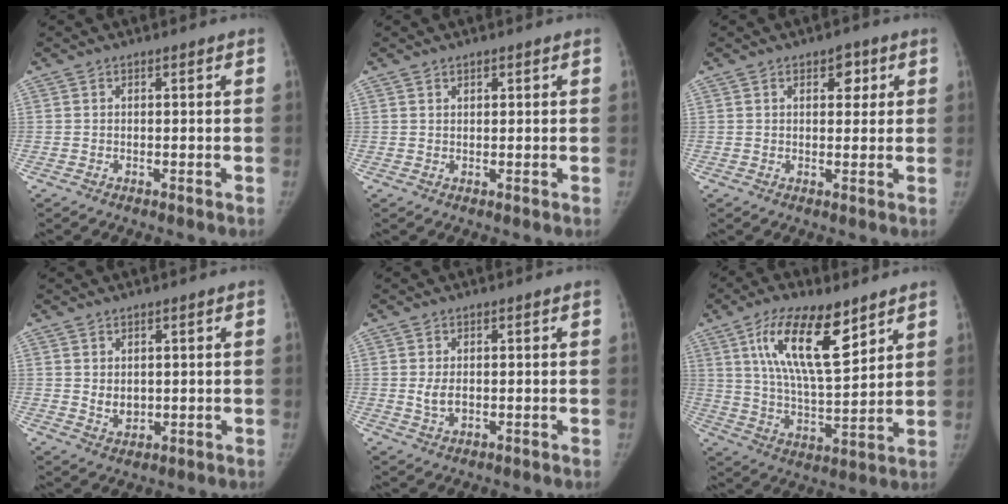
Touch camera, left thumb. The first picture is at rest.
{"total": 1.0, "force": [0.7, 0.5, 0.5], "torque": [-0.003, -0.004, 0.010]}
{"total": 3.8, "force": [1.6, 2.3, 2.5], "torque": [-0.010, -0.004, 0.019]}
{"total": 3.2, "force": [0.7, 2.4, 2.0], "torque": [-0.025, -0.012, 0.022]}
{"total": 2.9, "force": [0.1, 1.8, 2.2], "torque": [-0.041, -0.006, 0.007]}
{"total": 16.8, "force": [8.8, 6.1, 13.0], "torque": [-0.204, -0.042, 0.163]}